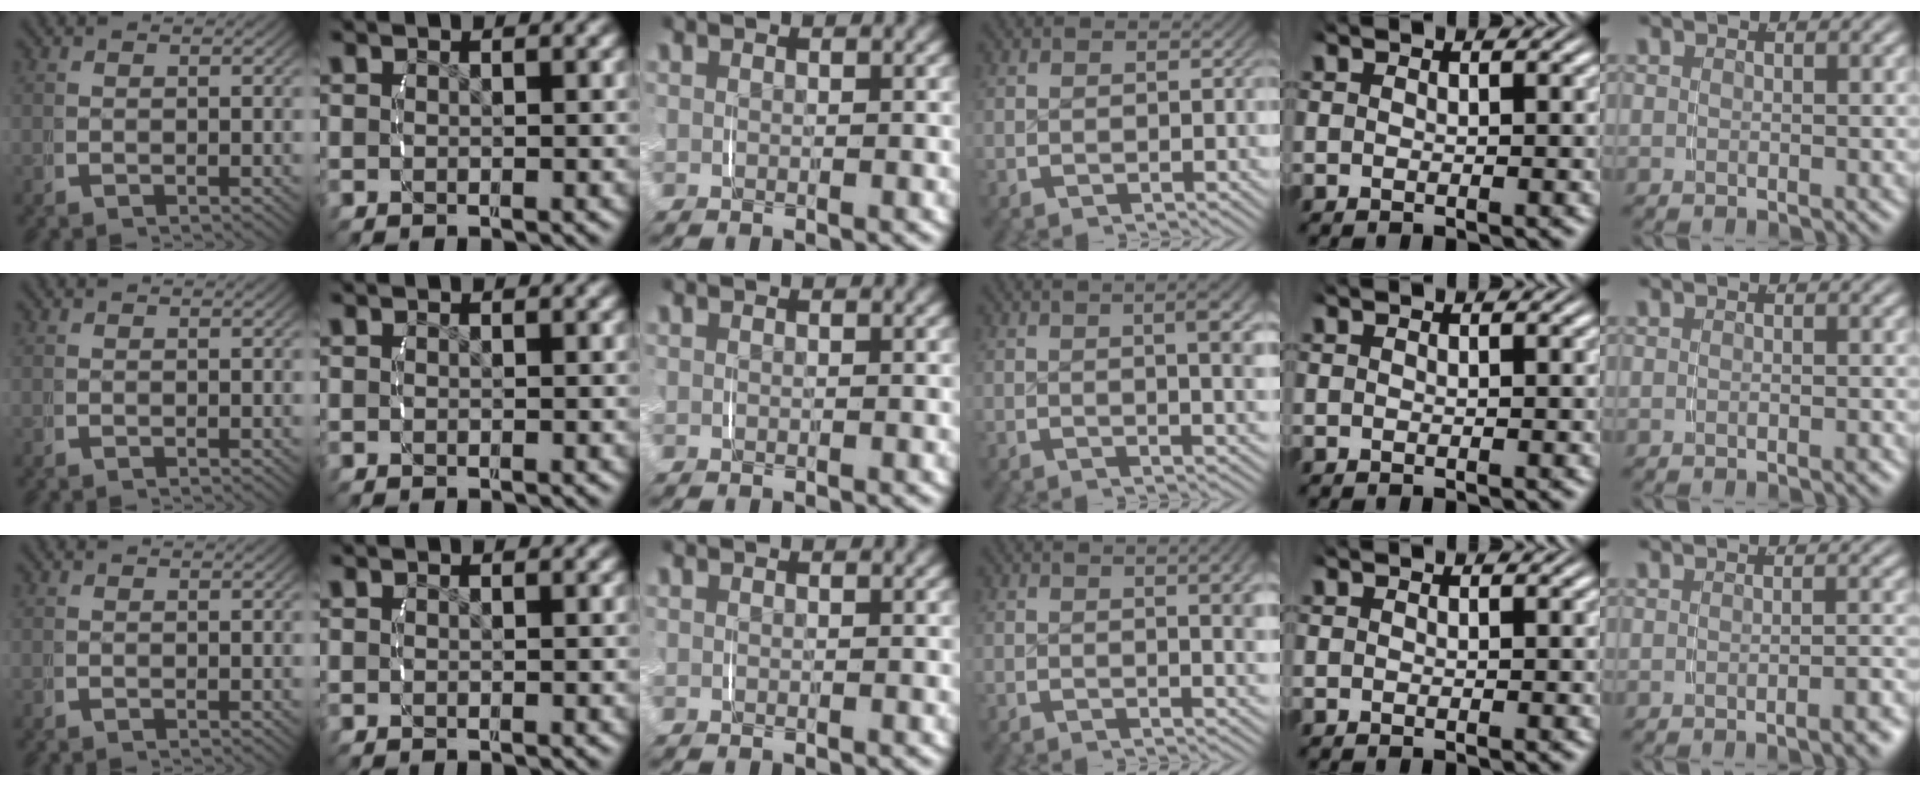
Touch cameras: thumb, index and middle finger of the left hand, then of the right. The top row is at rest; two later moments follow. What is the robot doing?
{"motion": "lift_and_place", "object": "string"}